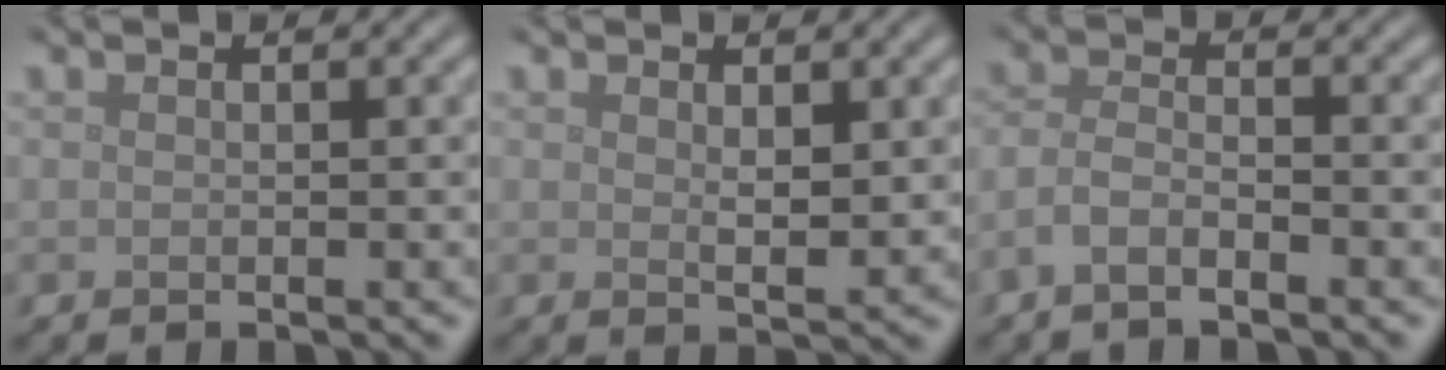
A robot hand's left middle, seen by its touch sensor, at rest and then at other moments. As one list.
[{"total": 1.7, "force": [0.7, 0.6, 1.5], "torque": [-0.026, -0.007, 0.015]}, {"total": 2.3, "force": [-1.6, 0.7, 1.4], "torque": [-0.031, 0.004, -0.040]}]